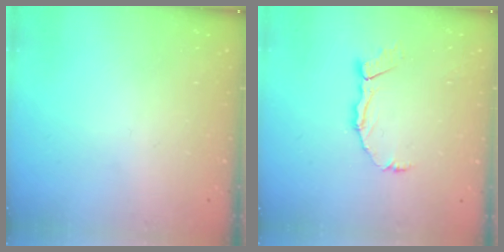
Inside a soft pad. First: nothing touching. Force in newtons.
{"total": 7.0, "press": 6.9, "slide": 0.8}